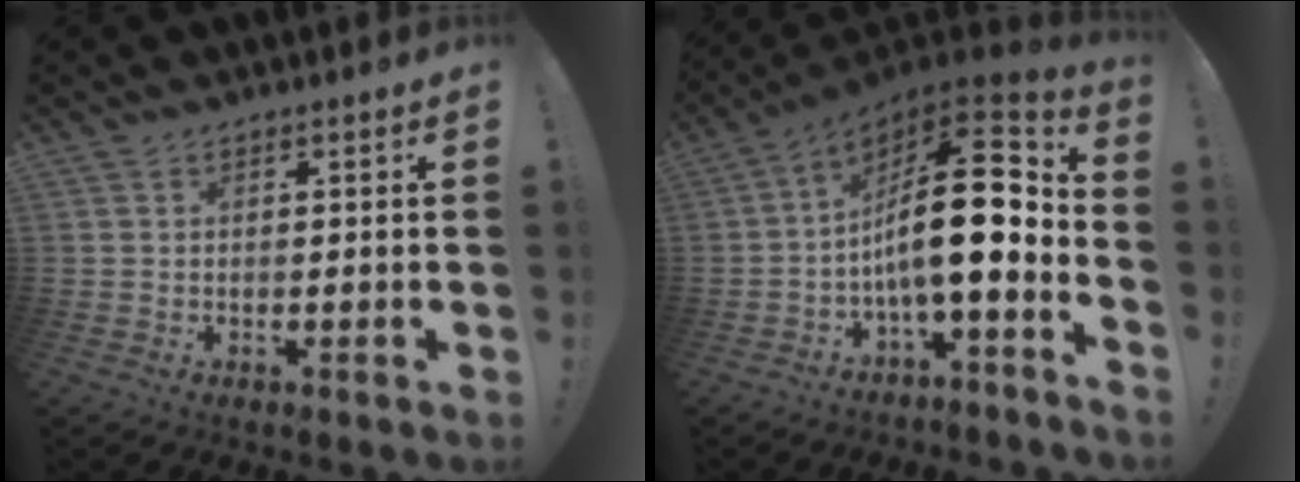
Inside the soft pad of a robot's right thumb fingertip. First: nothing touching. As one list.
[{"total": 18.9, "force": [-0.4, 6.3, 17.8], "torque": [-0.292, 0.000, -0.009]}]